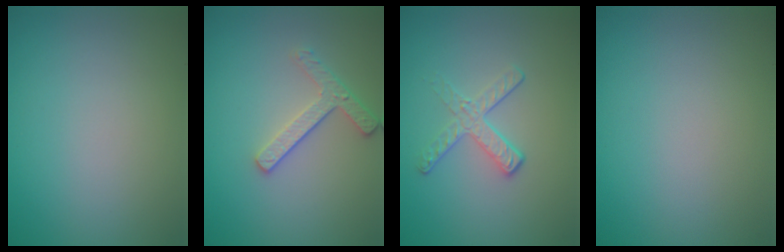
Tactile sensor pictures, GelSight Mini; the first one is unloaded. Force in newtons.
{"total": 2.4, "press": 2.3, "slide": 0.9}
{"total": 2.1, "press": 1.4, "slide": 1.6}
{"total": 0.0}